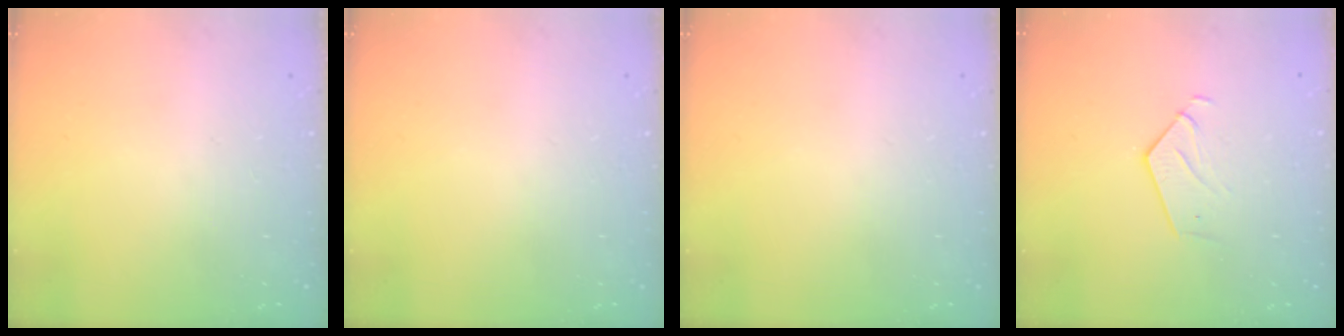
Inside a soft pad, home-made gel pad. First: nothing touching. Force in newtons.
{"total": 0.0}
{"total": 0.0}
{"total": 3.0, "press": 3.0, "slide": 0.2}